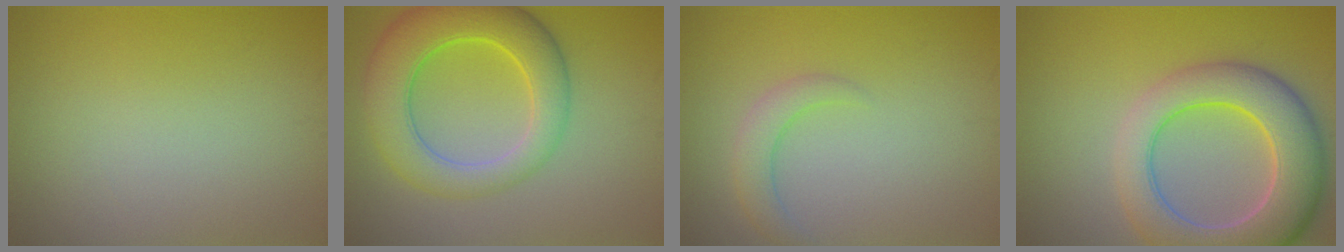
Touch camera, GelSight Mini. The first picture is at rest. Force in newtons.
{"total": 7.7, "press": 7.7, "slide": 0.4}
{"total": 2.2, "press": 2.2, "slide": 0.3}
{"total": 9.1, "press": 9.1, "slide": 0.8}